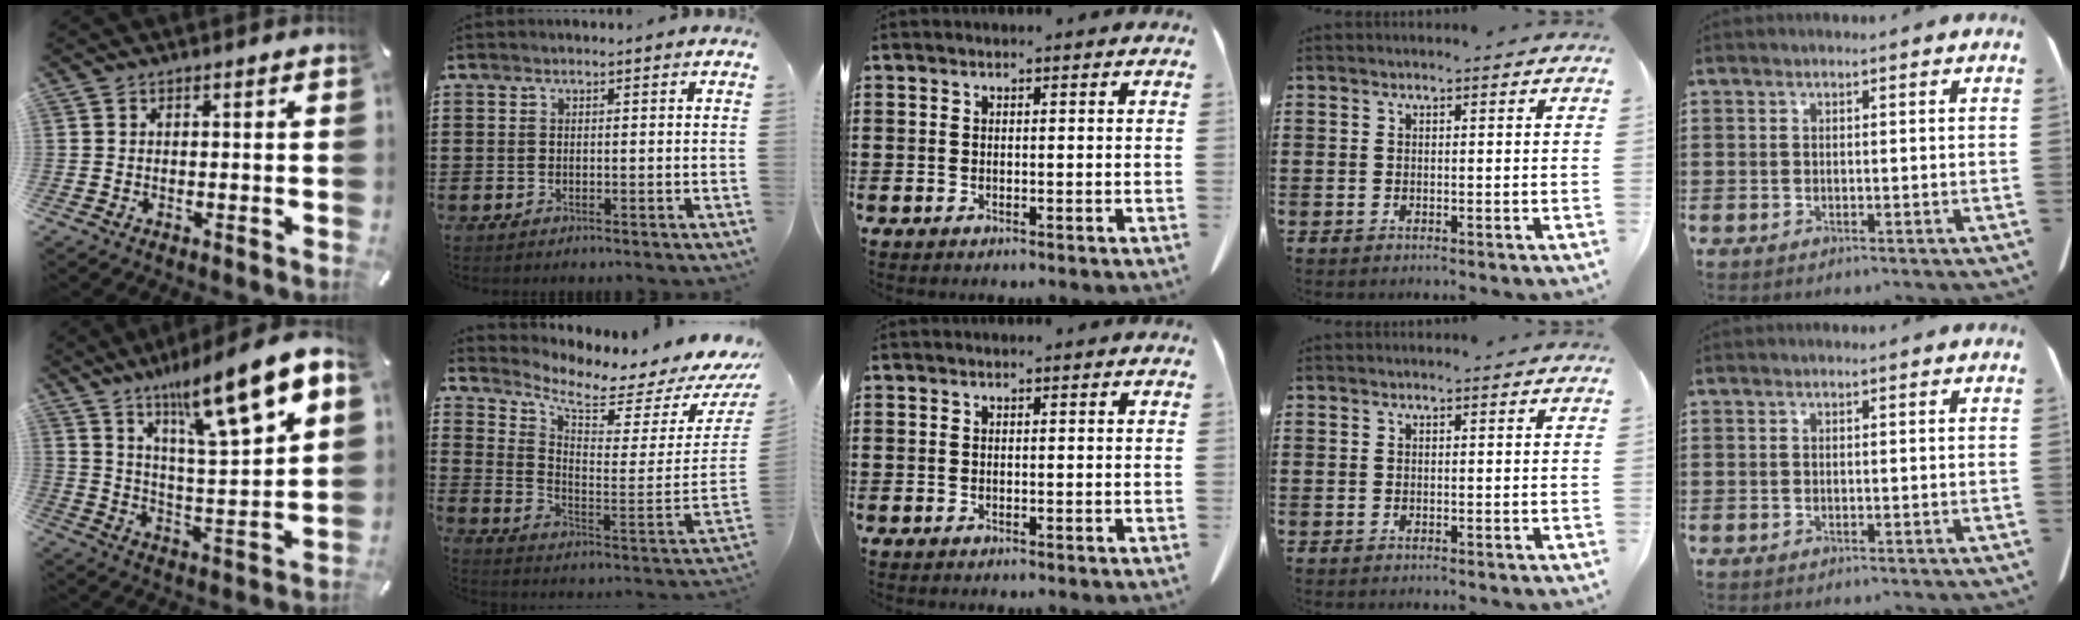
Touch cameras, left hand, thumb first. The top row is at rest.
{"thumb": {"total": 15.9, "force": [11.0, 3.6, 10.9], "torque": [-0.177, -0.074, 0.175]}, "index": {"total": 5.2, "force": [4.3, 0.9, 2.9], "torque": [-0.074, -0.050, 0.066]}}